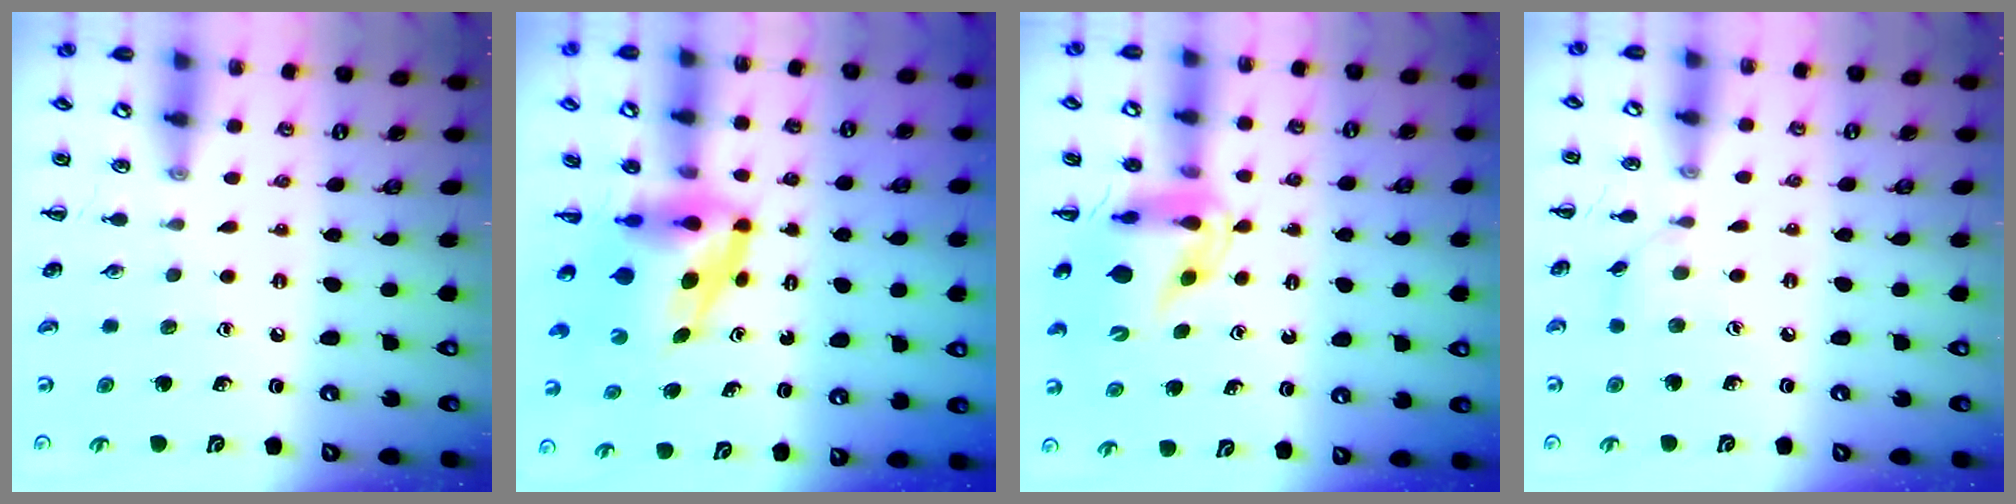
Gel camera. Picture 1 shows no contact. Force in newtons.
{"total": 7.0, "press": 6.8, "slide": 1.8}
{"total": 12.8, "press": 12.0, "slide": 4.3}
{"total": 3.9, "press": 3.6, "slide": 1.6}